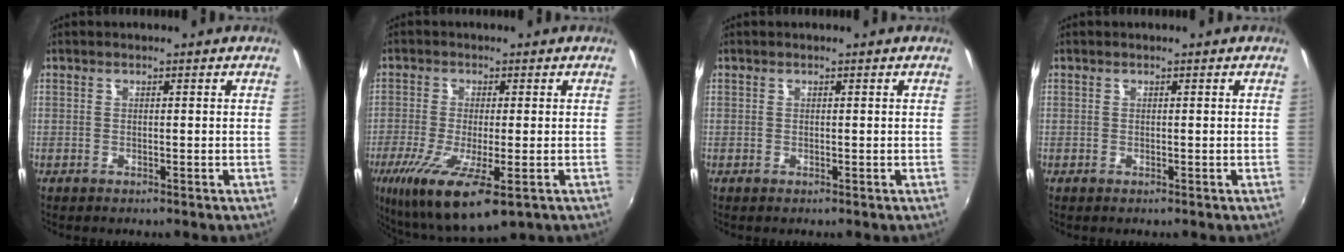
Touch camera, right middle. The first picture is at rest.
{"total": 15.0, "force": [-7.0, 4.2, 12.6], "torque": [-0.259, -0.059, -0.116]}
{"total": 0.0}
{"total": 0.0}